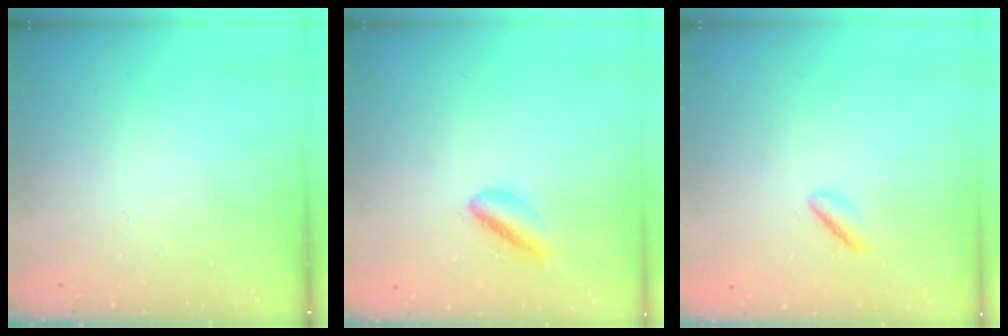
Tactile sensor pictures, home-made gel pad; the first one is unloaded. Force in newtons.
{"total": 5.8, "press": 5.5, "slide": 1.7}
{"total": 2.4, "press": 2.2, "slide": 1.0}